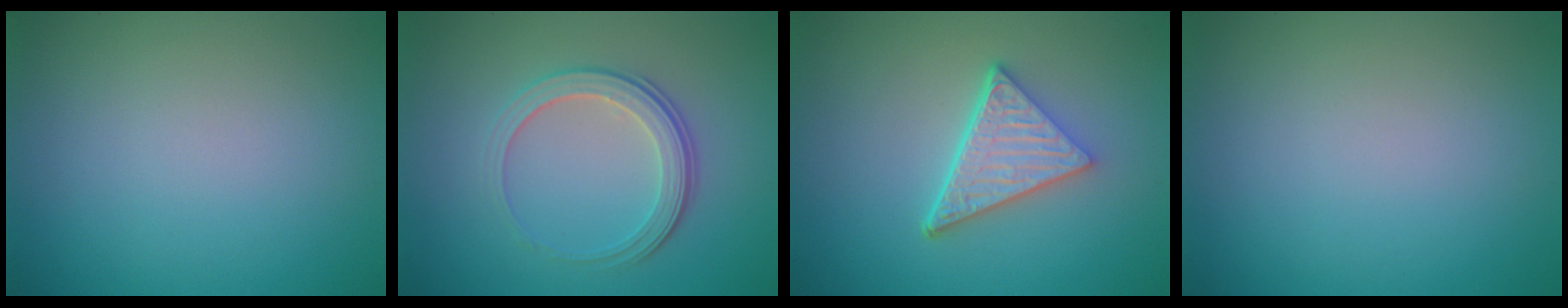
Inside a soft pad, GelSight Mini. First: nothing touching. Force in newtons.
{"total": 3.4, "press": 2.7, "slide": 2.1}
{"total": 5.2, "press": 3.7, "slide": 3.6}
{"total": 0.0}